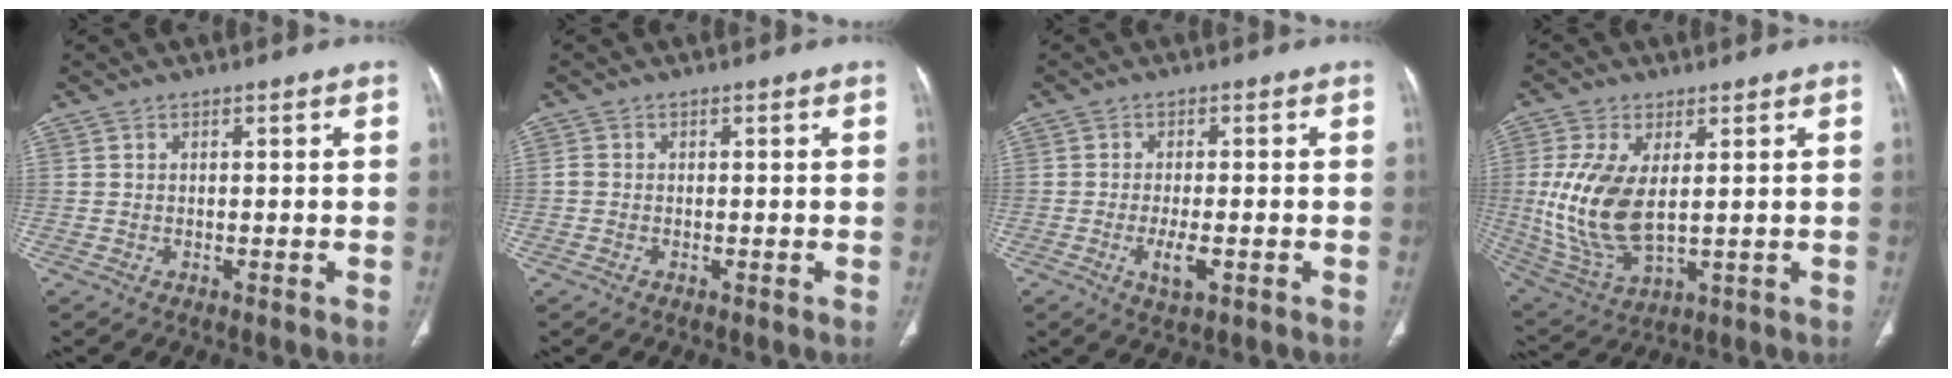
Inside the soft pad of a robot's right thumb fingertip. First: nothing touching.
{"total": 0.9, "force": [-0.2, 0.7, 0.4], "torque": [-0.007, 0.001, -0.005]}
{"total": 4.5, "force": [-1.5, 1.5, 3.9], "torque": [-0.070, -0.003, -0.024]}
{"total": 14.1, "force": [1.2, 7.1, 12.1], "torque": [-0.258, -0.016, 0.040]}